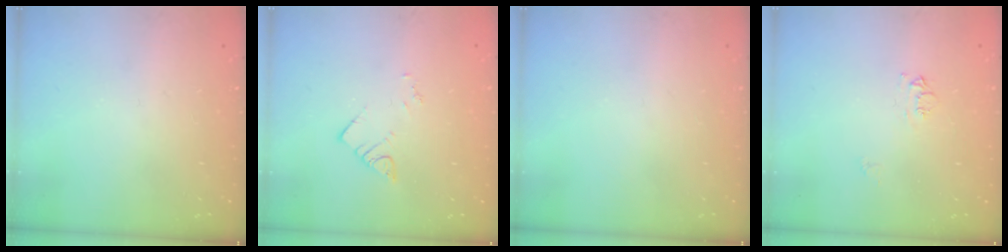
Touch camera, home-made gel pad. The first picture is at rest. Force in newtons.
{"total": 3.6, "press": 3.6, "slide": 0.1}
{"total": 0.0}
{"total": 5.5, "press": 5.5, "slide": 0.7}